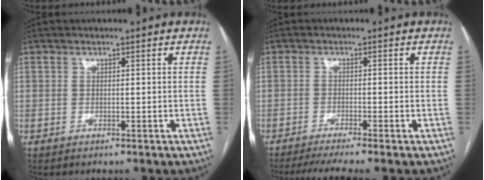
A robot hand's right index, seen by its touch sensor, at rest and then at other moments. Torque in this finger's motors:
{"motor_torque": [0.54, -0.45, 0.18, 0.05]}